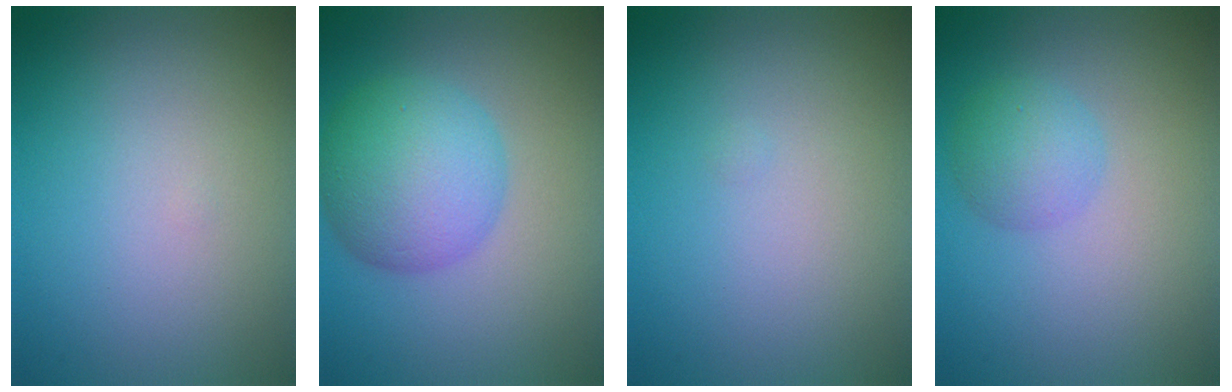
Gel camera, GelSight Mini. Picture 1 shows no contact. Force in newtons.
{"total": 6.9, "press": 6.9, "slide": 0.2}
{"total": 0.0}
{"total": 2.7, "press": 2.7, "slide": 0.1}